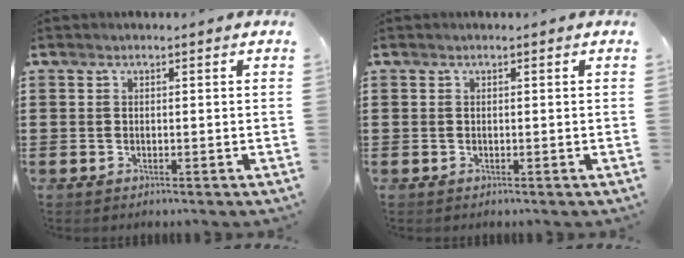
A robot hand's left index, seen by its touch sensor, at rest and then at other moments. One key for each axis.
{"total": 0.0}